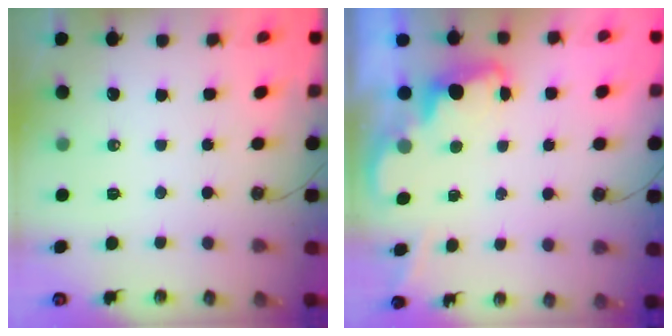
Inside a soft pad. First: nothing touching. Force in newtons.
{"total": 1.9, "press": 1.9, "slide": 0.6}